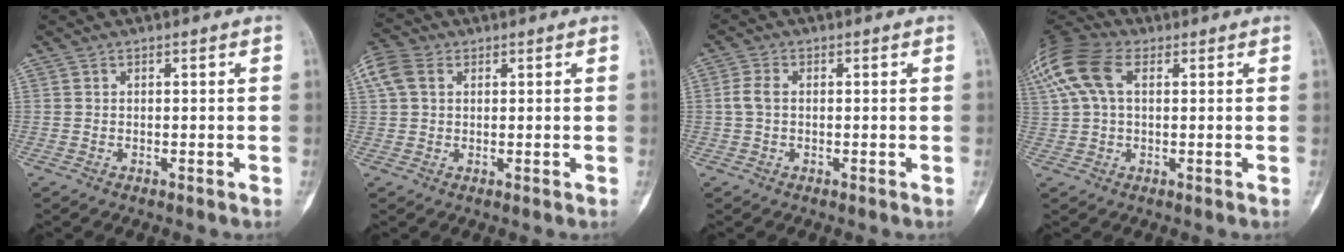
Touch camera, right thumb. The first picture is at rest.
{"total": 6.5, "force": [2.1, 4.7, 3.9], "torque": [-0.094, 0.020, 0.039]}
{"total": 3.0, "force": [0.0, 1.9, 2.3], "torque": [-0.055, 0.006, -0.003]}
{"total": 16.3, "force": [5.6, 10.0, 11.7], "torque": [-0.283, 0.043, 0.100]}